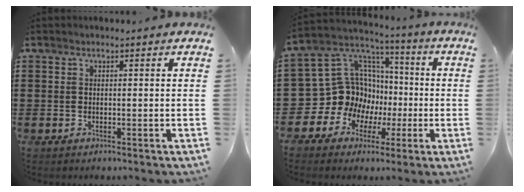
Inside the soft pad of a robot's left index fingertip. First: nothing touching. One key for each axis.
{"total": 14.1, "fx": -1.2, "fy": 13.2, "fz": 4.9, "tx": -0.138, "ty": -0.022, "tz": -0.001}